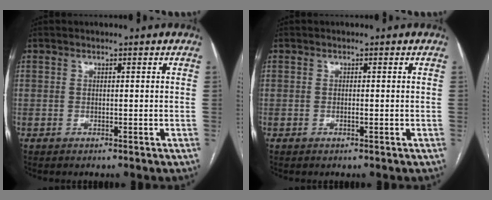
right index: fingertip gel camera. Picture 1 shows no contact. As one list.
[{"total": 0.5, "force": [-0.2, 0.0, 0.5], "torque": [-0.009, 0.001, -0.002]}]